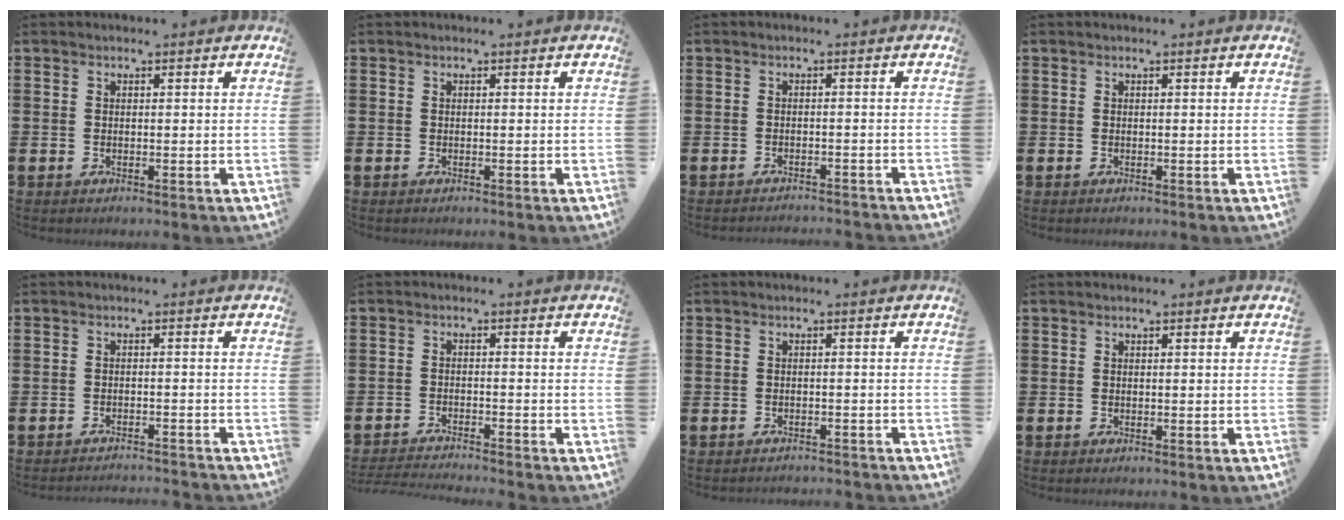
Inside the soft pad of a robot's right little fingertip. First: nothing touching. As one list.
[{"total": 0.0}, {"total": 1.2, "force": [-1.2, -0.2, 0.0], "torque": [-0.002, 0.003, -0.025]}, {"total": 0.0}, {"total": 1.5, "force": [-1.5, -0.2, 0.0], "torque": [-0.002, 0.005, -0.031]}, {"total": 2.0, "force": [-2.0, -0.2, 0.2], "torque": [-0.004, 0.002, -0.041]}, {"total": 1.0, "force": [-1.0, -0.1, 0.0], "torque": [-0.002, 0.001, -0.021]}, {"total": 0.0}]